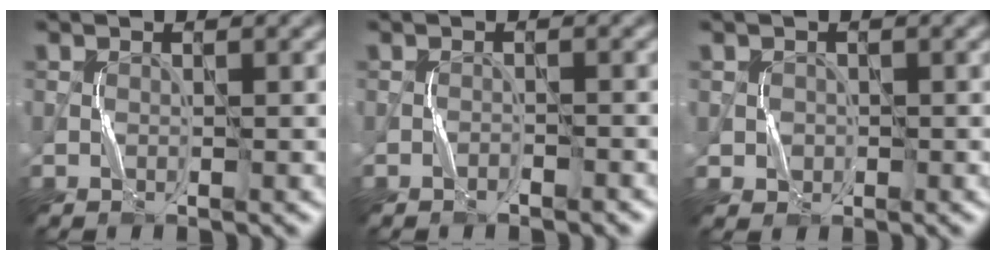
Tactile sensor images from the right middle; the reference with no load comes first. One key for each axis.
{"total": 0.7, "fx": -0.7, "fy": 0.1, "fz": 0.1, "tx": -0.003, "ty": 0.003, "tz": -0.009}
{"total": 1.0, "fx": 0.1, "fy": 1.0, "fz": -0.2, "tx": 0.010, "ty": -0.006, "tz": 0.007}